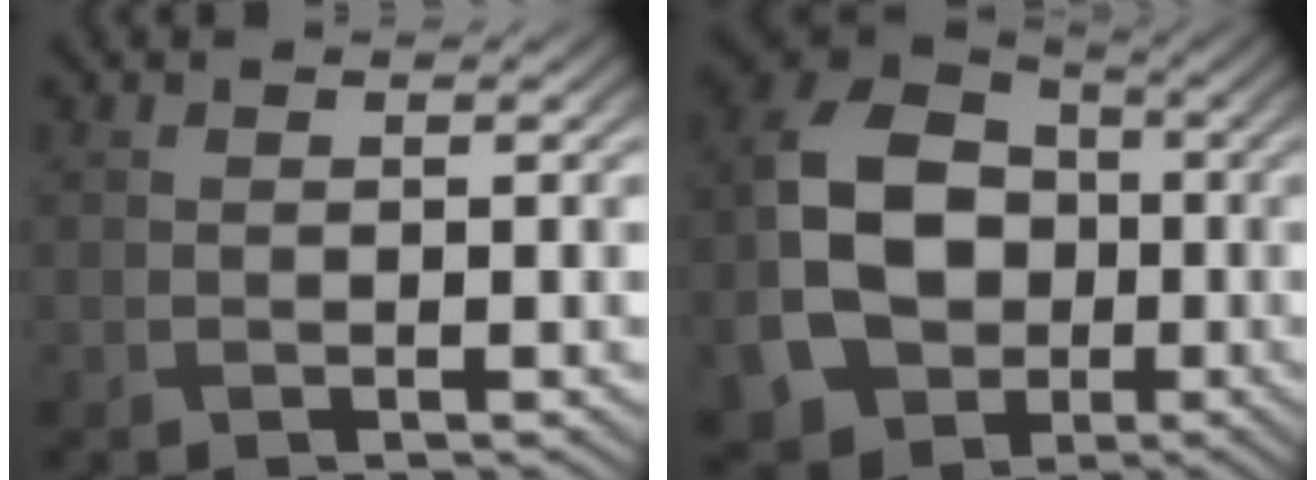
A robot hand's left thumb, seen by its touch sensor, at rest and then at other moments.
{"total": 15.7, "force": [-3.1, 12.6, 8.8], "torque": [-0.225, -0.042, -0.054]}